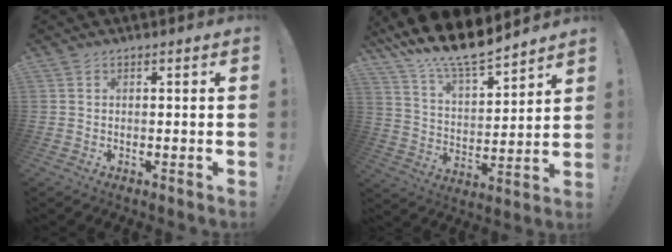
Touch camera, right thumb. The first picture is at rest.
{"total": 14.6, "force": [13.0, 3.7, 5.6], "torque": [-0.116, -0.104, 0.233]}